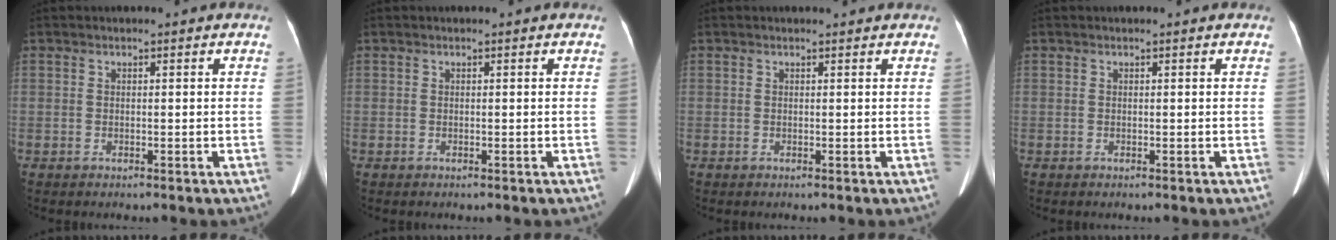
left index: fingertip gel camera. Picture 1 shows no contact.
{"total": 0.0}
{"total": 2.0, "force": [1.9, 0.1, 0.4], "torque": [-0.010, 0.010, 0.022]}
{"total": 0.8, "force": [0.7, 0.0, 0.3], "torque": [-0.007, 0.012, 0.009]}